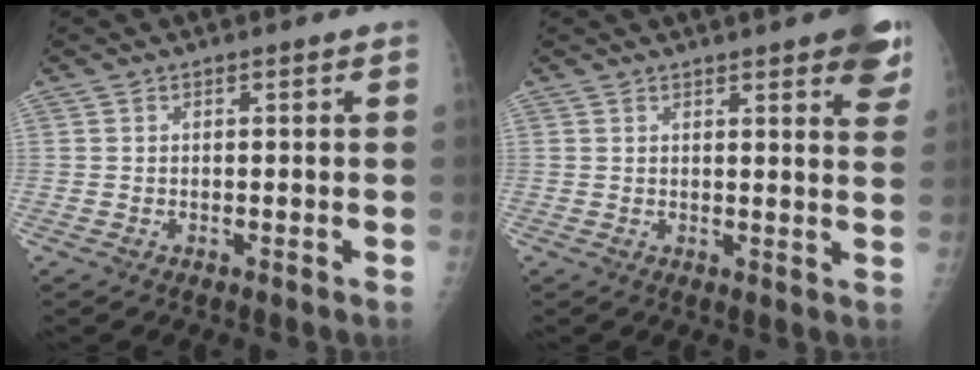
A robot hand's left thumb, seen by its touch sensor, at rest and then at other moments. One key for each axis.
{"total": 9.6, "fx": 5.9, "fy": 2.3, "fz": 7.3, "tx": -0.064, "ty": -0.017, "tz": 0.061}